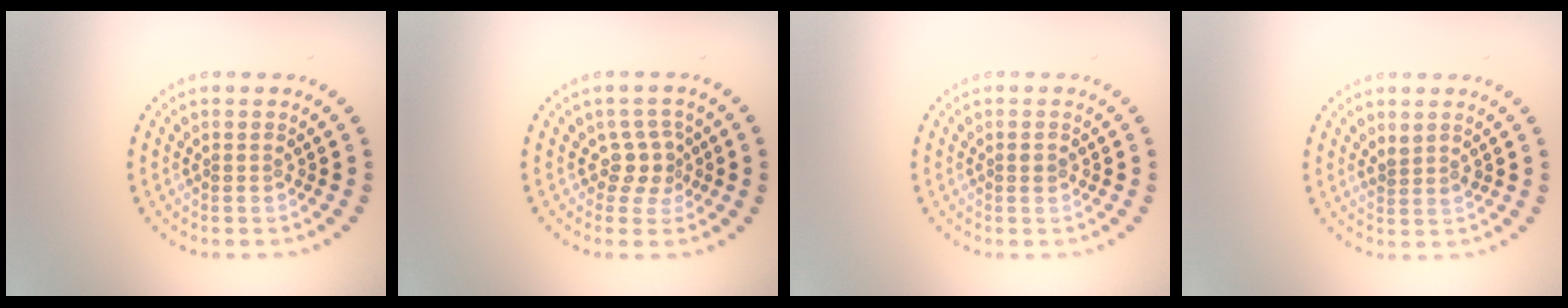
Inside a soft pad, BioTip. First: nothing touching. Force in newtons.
{"total": 2.3, "press": 1.6, "slide": 1.7}
{"total": 1.0, "press": 1.0, "slide": 0.1}
{"total": 1.3, "press": 0.9, "slide": 0.9}